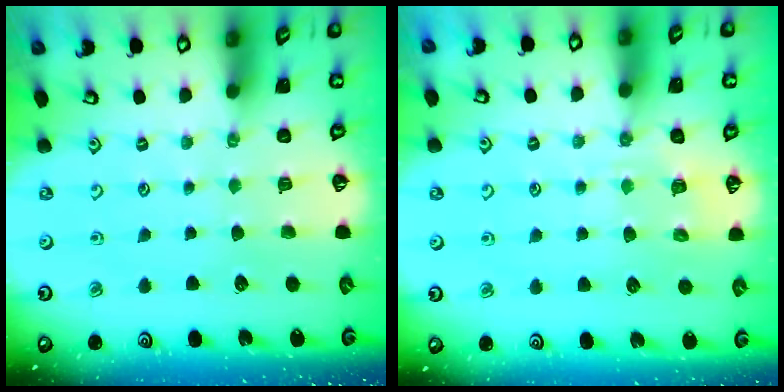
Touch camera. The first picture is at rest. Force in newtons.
{"total": 6.1, "press": 6.0, "slide": 0.9}